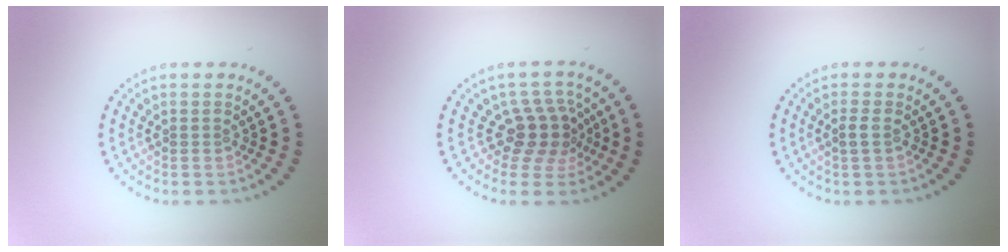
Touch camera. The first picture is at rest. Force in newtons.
{"total": 3.7, "press": 2.8, "slide": 2.5}
{"total": 0.7, "press": 0.6, "slide": 0.2}